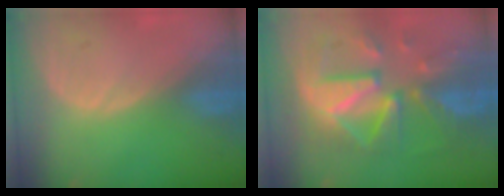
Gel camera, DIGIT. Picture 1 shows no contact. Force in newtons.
{"total": 12.2, "press": 12.1, "slide": 1.1}